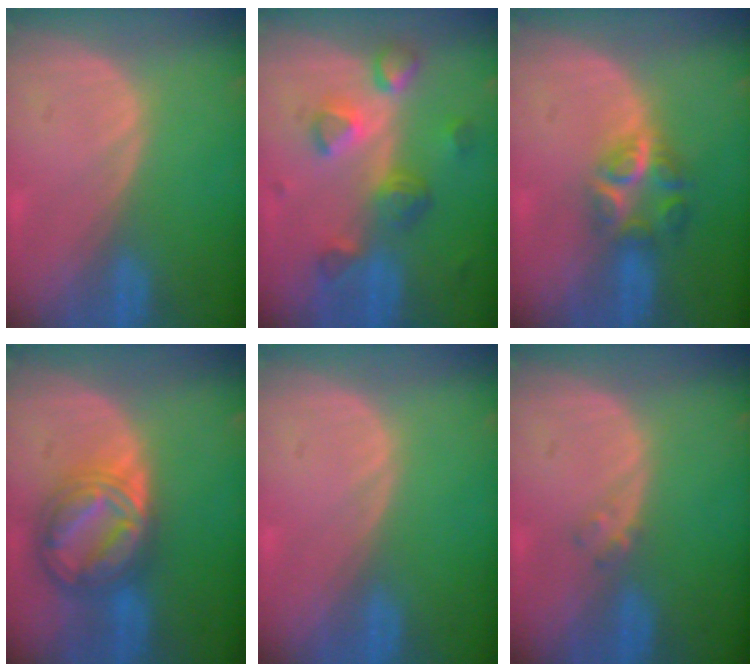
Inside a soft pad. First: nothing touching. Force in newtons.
{"total": 8.0, "press": 7.0, "slide": 3.8}
{"total": 5.9, "press": 5.4, "slide": 2.5}
{"total": 8.9, "press": 8.9, "slide": 0.8}
{"total": 0.0}
{"total": 1.2, "press": 1.2, "slide": 0.2}